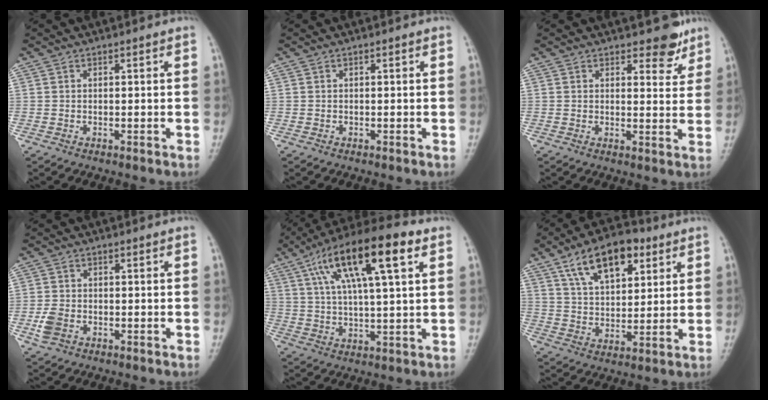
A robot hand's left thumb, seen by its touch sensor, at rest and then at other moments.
{"total": 0.0}
{"total": 3.1, "force": [2.2, 1.6, 1.5], "torque": [0.001, -0.012, 0.026]}
{"total": 3.7, "force": [-1.4, 2.6, 2.3], "torque": [-0.052, 0.006, -0.025]}
{"total": 18.3, "force": [7.8, 4.9, 15.8], "torque": [-0.269, 0.006, 0.130]}
{"total": 14.2, "force": [7.3, 7.3, 9.8], "torque": [-0.133, -0.014, 0.126]}